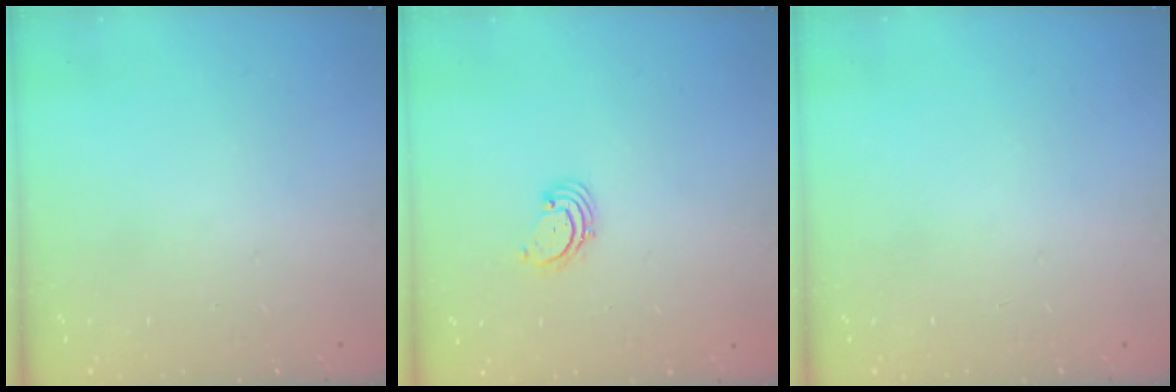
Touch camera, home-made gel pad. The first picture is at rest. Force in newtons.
{"total": 1.7, "press": 1.7, "slide": 0.2}
{"total": 0.0}